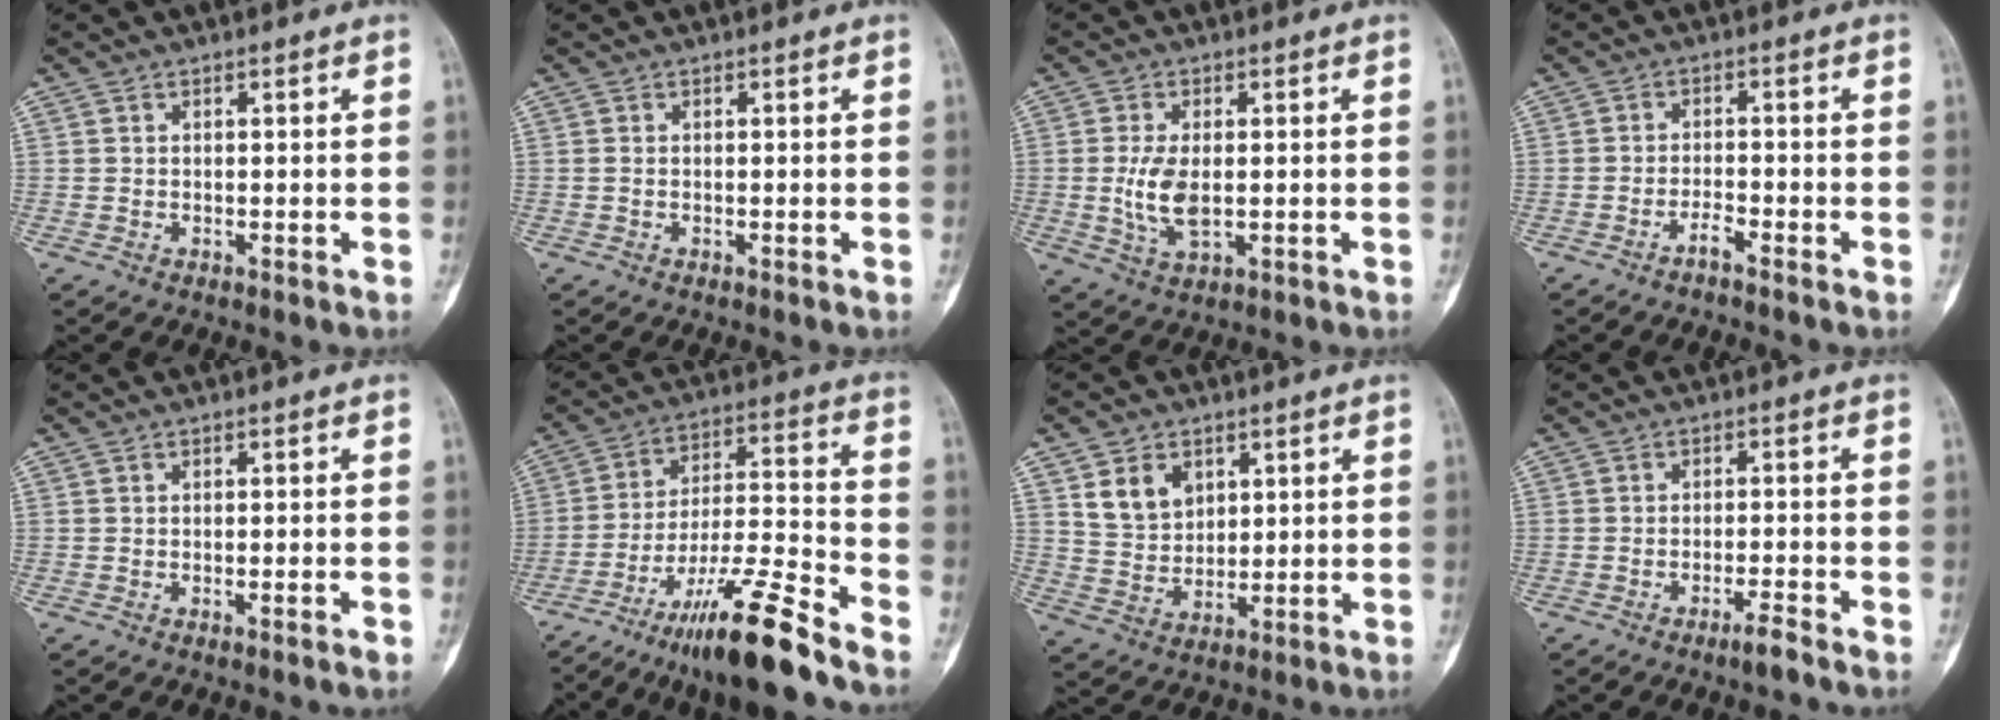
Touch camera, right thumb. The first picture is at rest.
{"total": 0.0}
{"total": 6.7, "force": [-0.2, 3.3, 5.8], "torque": [-0.120, -0.009, 0.000]}
{"total": 2.2, "force": [-1.9, 0.1, 1.2], "torque": [-0.030, 0.013, -0.037]}
{"total": 1.3, "force": [-0.7, 0.1, 1.1], "torque": [-0.023, 0.000, -0.010]}
{"total": 16.6, "force": [-12.4, 1.2, 11.0], "torque": [-0.205, 0.071, -0.211]}
{"total": 7.7, "force": [3.4, 5.7, 3.9], "torque": [-0.047, -0.020, 0.071]}
{"total": 2.8, "force": [-2.2, -0.1, 1.8], "torque": [-0.039, 0.011, -0.041]}